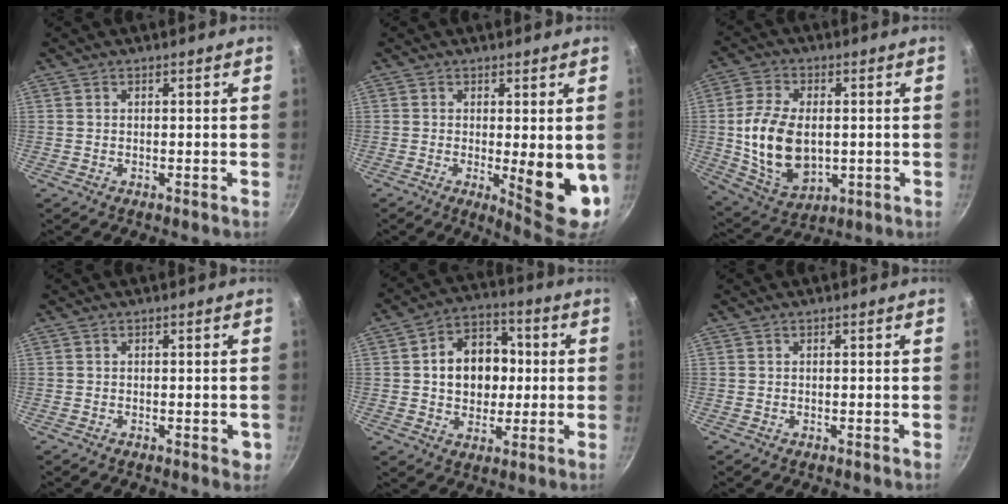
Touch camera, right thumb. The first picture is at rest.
{"total": 10.1, "force": [-0.8, 2.9, 9.7], "torque": [-0.109, -0.019, -0.001]}
{"total": 14.8, "force": [-0.1, 9.4, 11.4], "torque": [-0.201, -0.004, 0.012]}
{"total": 1.8, "force": [-0.5, 1.0, 1.4], "torque": [-0.004, 0.002, -0.008]}
{"total": 13.3, "force": [1.1, 10.2, 8.4], "torque": [-0.091, 0.018, 0.011]}
{"total": 0.0}